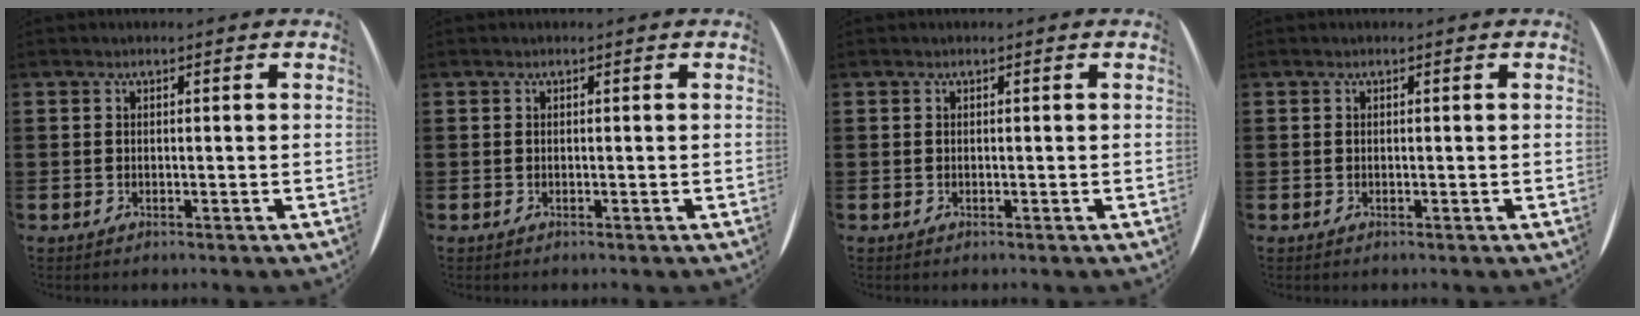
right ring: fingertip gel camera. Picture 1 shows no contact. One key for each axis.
{"total": 0.0}
{"total": 0.0}
{"total": 0.0}